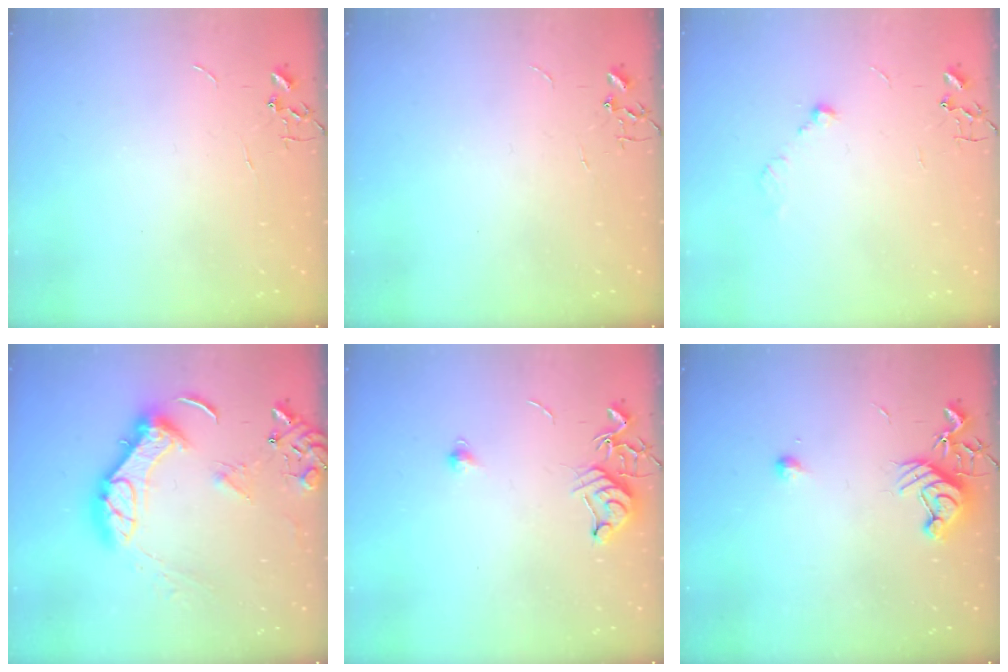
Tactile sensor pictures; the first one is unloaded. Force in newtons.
{"total": 0.0}
{"total": 6.1, "press": 6.0, "slide": 0.9}
{"total": 16.2, "press": 16.0, "slide": 2.3}
{"total": 7.8, "press": 7.7, "slide": 0.8}
{"total": 9.1, "press": 9.1, "slide": 1.0}